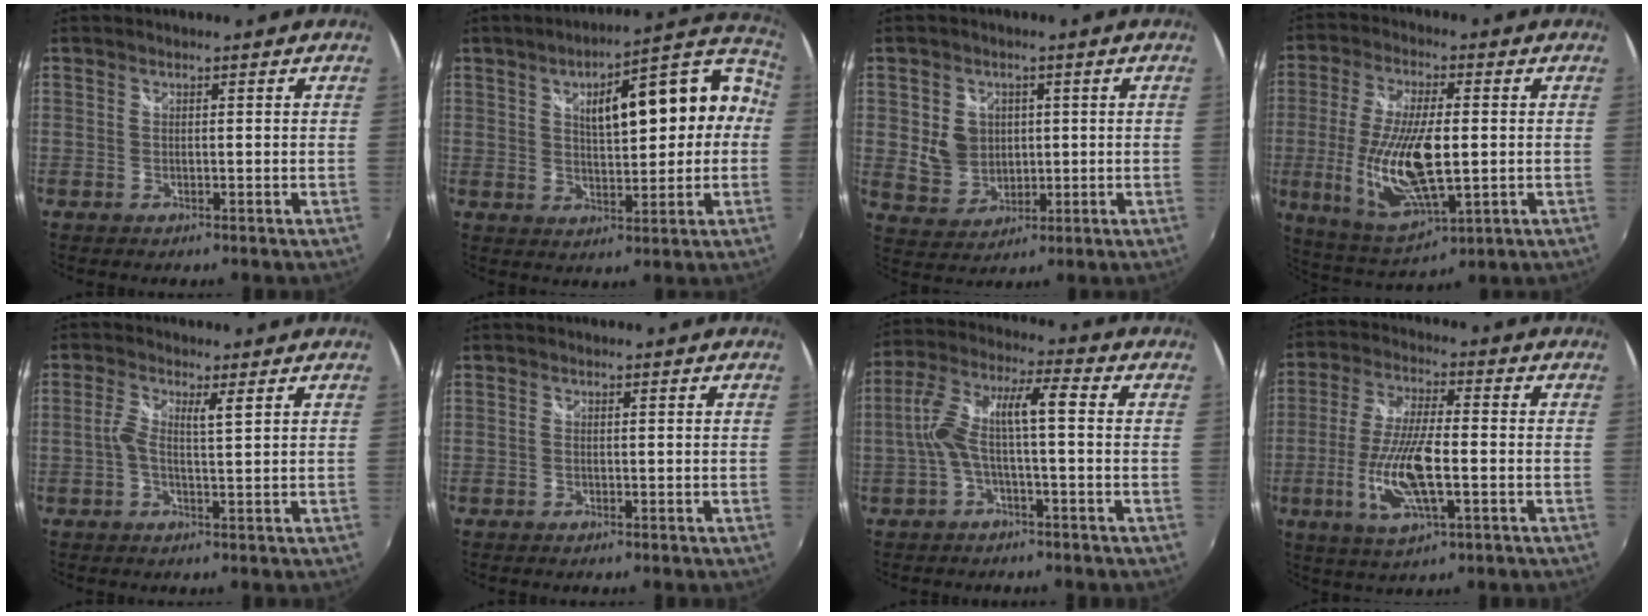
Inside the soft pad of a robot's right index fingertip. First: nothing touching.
{"total": 15.8, "force": [2.1, 5.8, 14.5], "torque": [-0.212, 0.049, 0.044]}
{"total": 7.2, "force": [0.9, 6.3, 3.3], "torque": [-0.070, 0.003, 0.033]}
{"total": 16.8, "force": [-1.5, 6.3, 15.5], "torque": [-0.309, -0.020, -0.017]}
{"total": 2.9, "force": [0.6, 0.1, 2.8], "torque": [-0.056, 0.001, 0.004]}
{"total": 0.0}
{"total": 9.7, "force": [-1.2, 1.7, 9.4], "torque": [-0.192, 0.015, -0.022]}
{"total": 12.6, "force": [-3.0, 3.6, 11.7], "torque": [-0.241, -0.012, -0.059]}